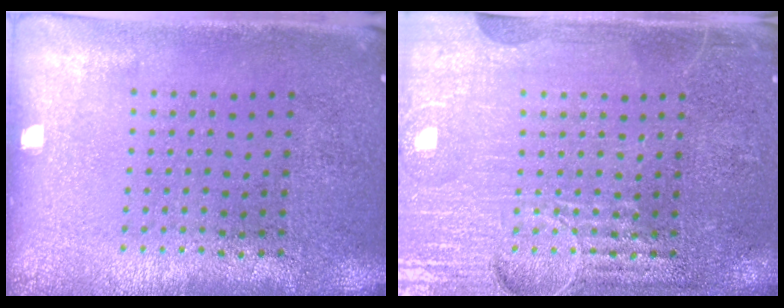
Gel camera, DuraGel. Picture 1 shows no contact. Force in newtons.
{"total": 4.1, "press": 4.0, "slide": 0.7}